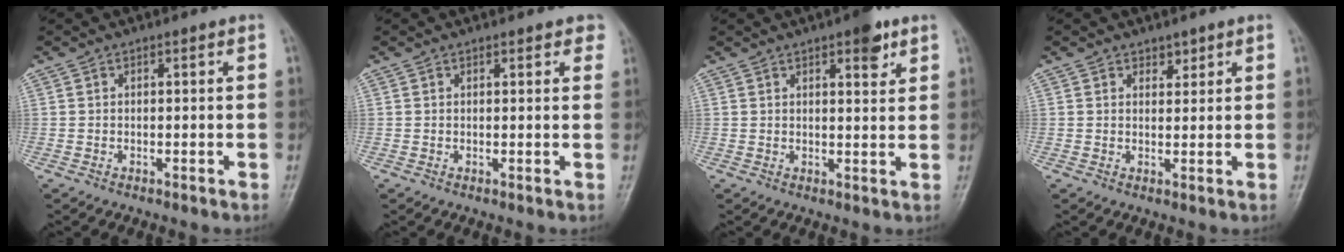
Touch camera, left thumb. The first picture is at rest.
{"total": 2.5, "force": [1.8, 0.9, 1.4], "torque": [-0.004, -0.002, 0.019]}
{"total": 5.4, "force": [3.2, 1.9, 3.9], "torque": [-0.039, -0.014, 0.040]}
{"total": 2.0, "force": [1.5, 1.2, 0.4], "torque": [0.012, -0.009, 0.020]}